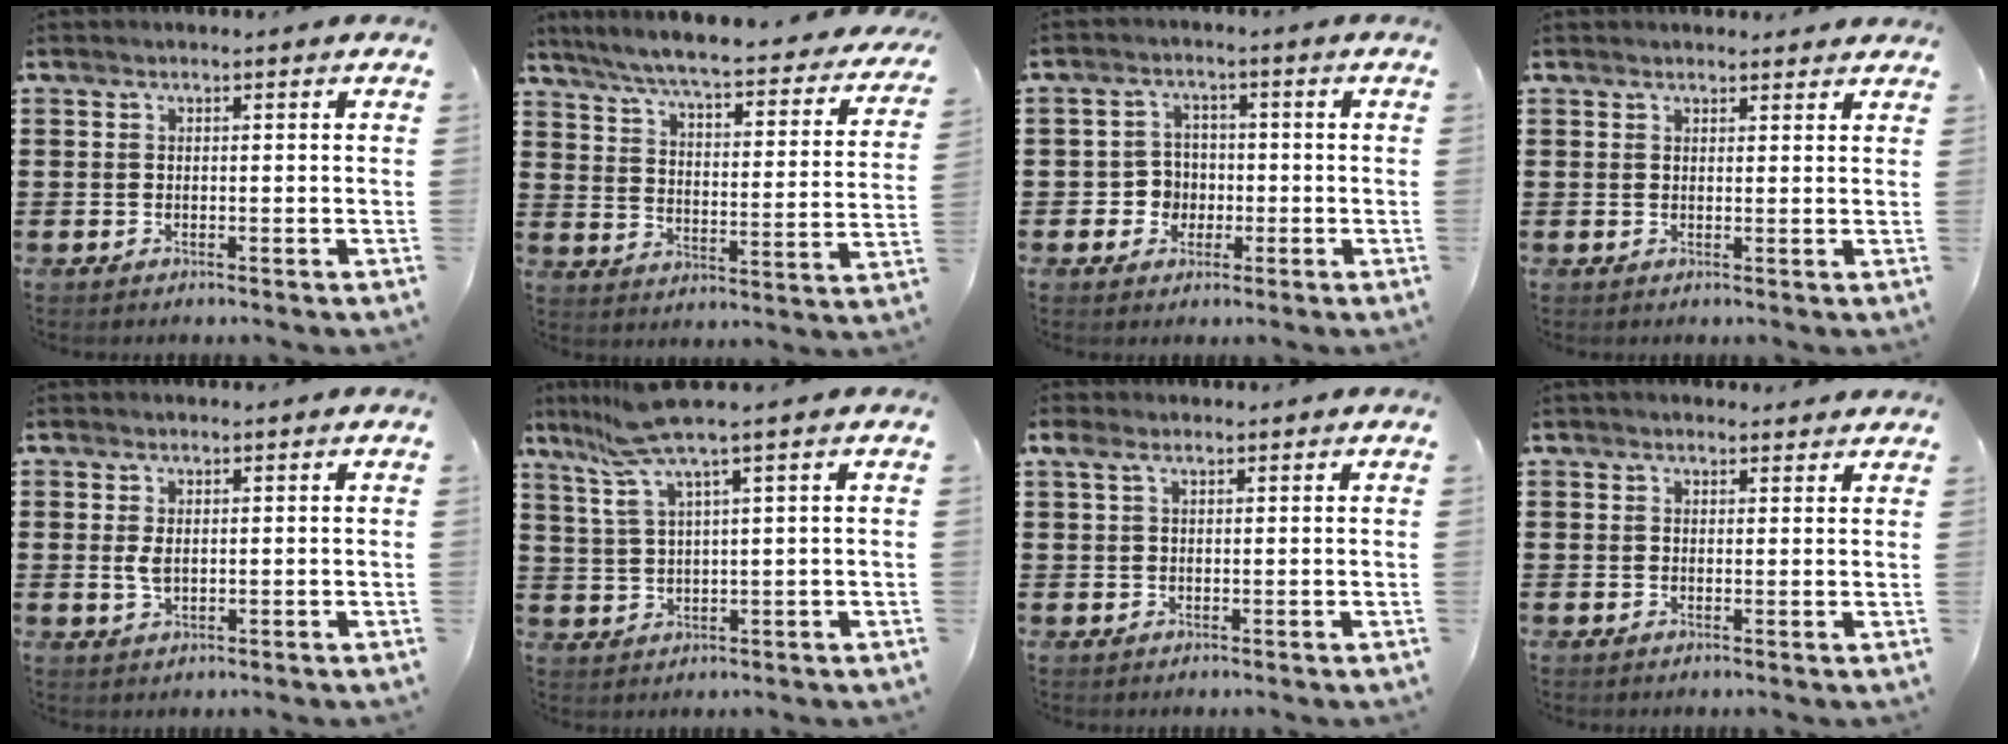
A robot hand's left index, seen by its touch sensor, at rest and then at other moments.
{"total": 5.9, "force": [5.1, -0.4, 2.9], "torque": [-0.080, -0.046, 0.081]}
{"total": 3.8, "force": [-1.0, 3.5, 1.3], "torque": [-0.036, 0.005, -0.021]}
{"total": 1.5, "force": [1.4, 0.3, 0.2], "torque": [-0.005, 0.003, 0.028]}
{"total": 2.4, "force": [0.2, 1.3, 2.1], "torque": [-0.057, -0.002, -0.001]}
{"total": 6.9, "force": [4.6, -0.1, 5.1], "torque": [-0.122, -0.015, 0.077]}
{"total": 1.9, "force": [0.7, 0.9, 1.5], "torque": [-0.039, 0.004, 0.010]}
{"total": 1.5, "force": [1.4, 0.4, 0.2], "torque": [-0.006, 0.002, 0.029]}